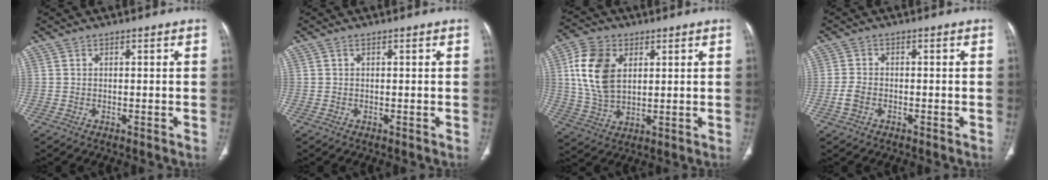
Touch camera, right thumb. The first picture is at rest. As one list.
[{"total": 0.0}, {"total": 12.7, "force": [3.4, 8.2, 9.0], "torque": [-0.168, -0.003, 0.066]}, {"total": 2.7, "force": [-1.2, 1.8, 1.7], "torque": [-0.040, 0.008, -0.023]}]